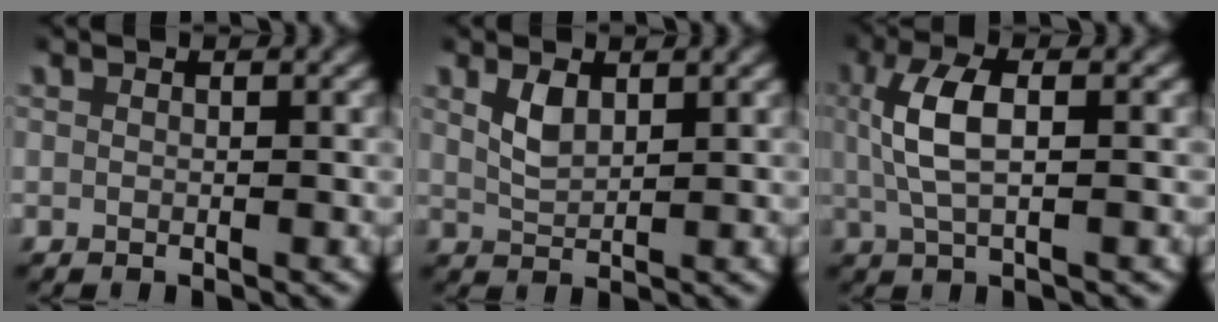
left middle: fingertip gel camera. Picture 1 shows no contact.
{"total": 1.8, "force": [0.9, 0.8, 1.3], "torque": [-0.027, -0.004, 0.022]}
{"total": 4.4, "force": [0.6, 1.5, 4.1], "torque": [-0.085, 0.007, 0.010]}